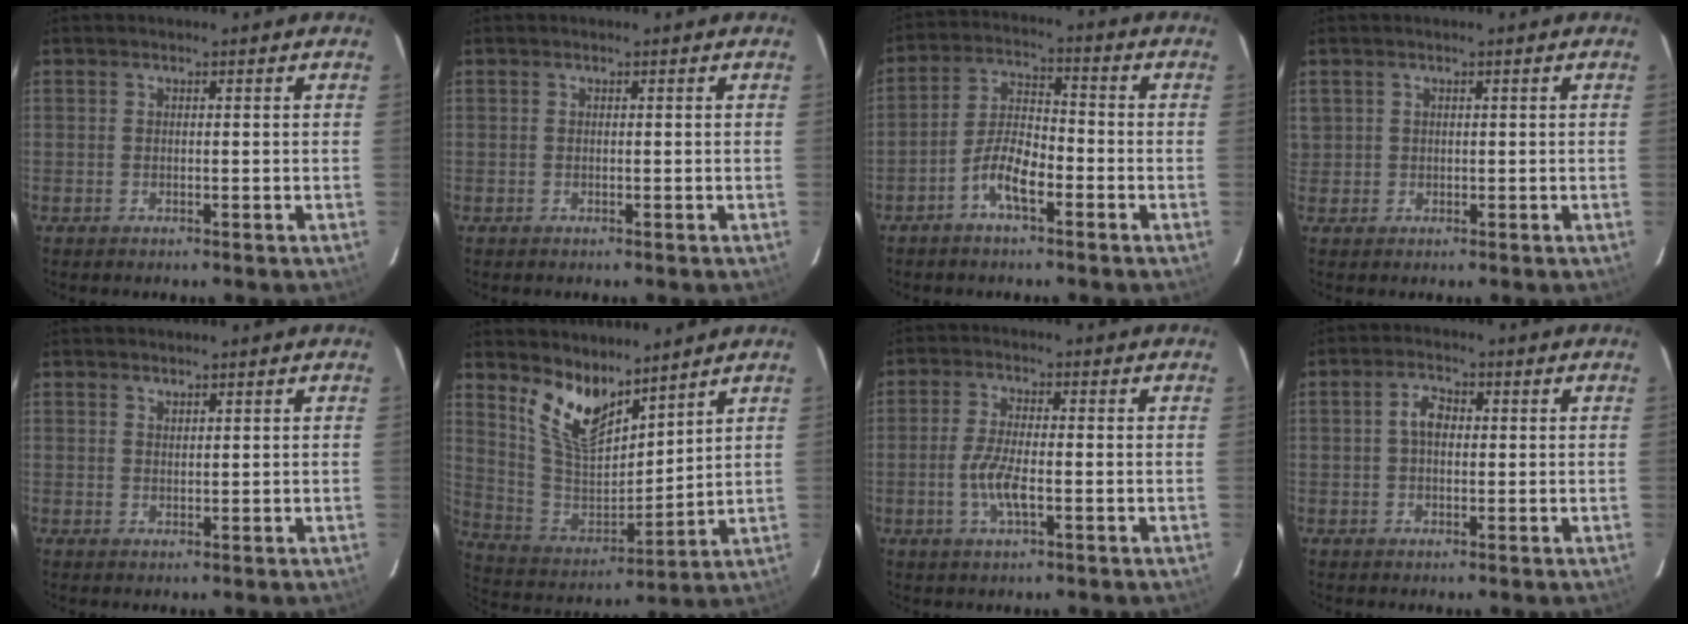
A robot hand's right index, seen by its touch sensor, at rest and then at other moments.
{"total": 0.0}
{"total": 6.9, "force": [-4.0, 2.2, 5.2], "torque": [-0.113, 0.012, -0.075]}
{"total": 1.2, "force": [0.3, 1.2, 0.0], "torque": [0.007, 0.004, 0.005]}
{"total": 1.0, "force": [1.0, 0.3, 0.1], "torque": [-0.003, 0.001, 0.019]}
{"total": 12.3, "force": [9.1, 4.8, 6.7], "torque": [-0.135, -0.014, 0.188]}
{"total": 5.7, "force": [-1.7, 1.3, 5.3], "torque": [-0.111, -0.004, -0.033]}
{"total": 3.4, "force": [0.3, 2.2, 2.6], "torque": [-0.050, 0.012, 0.006]}